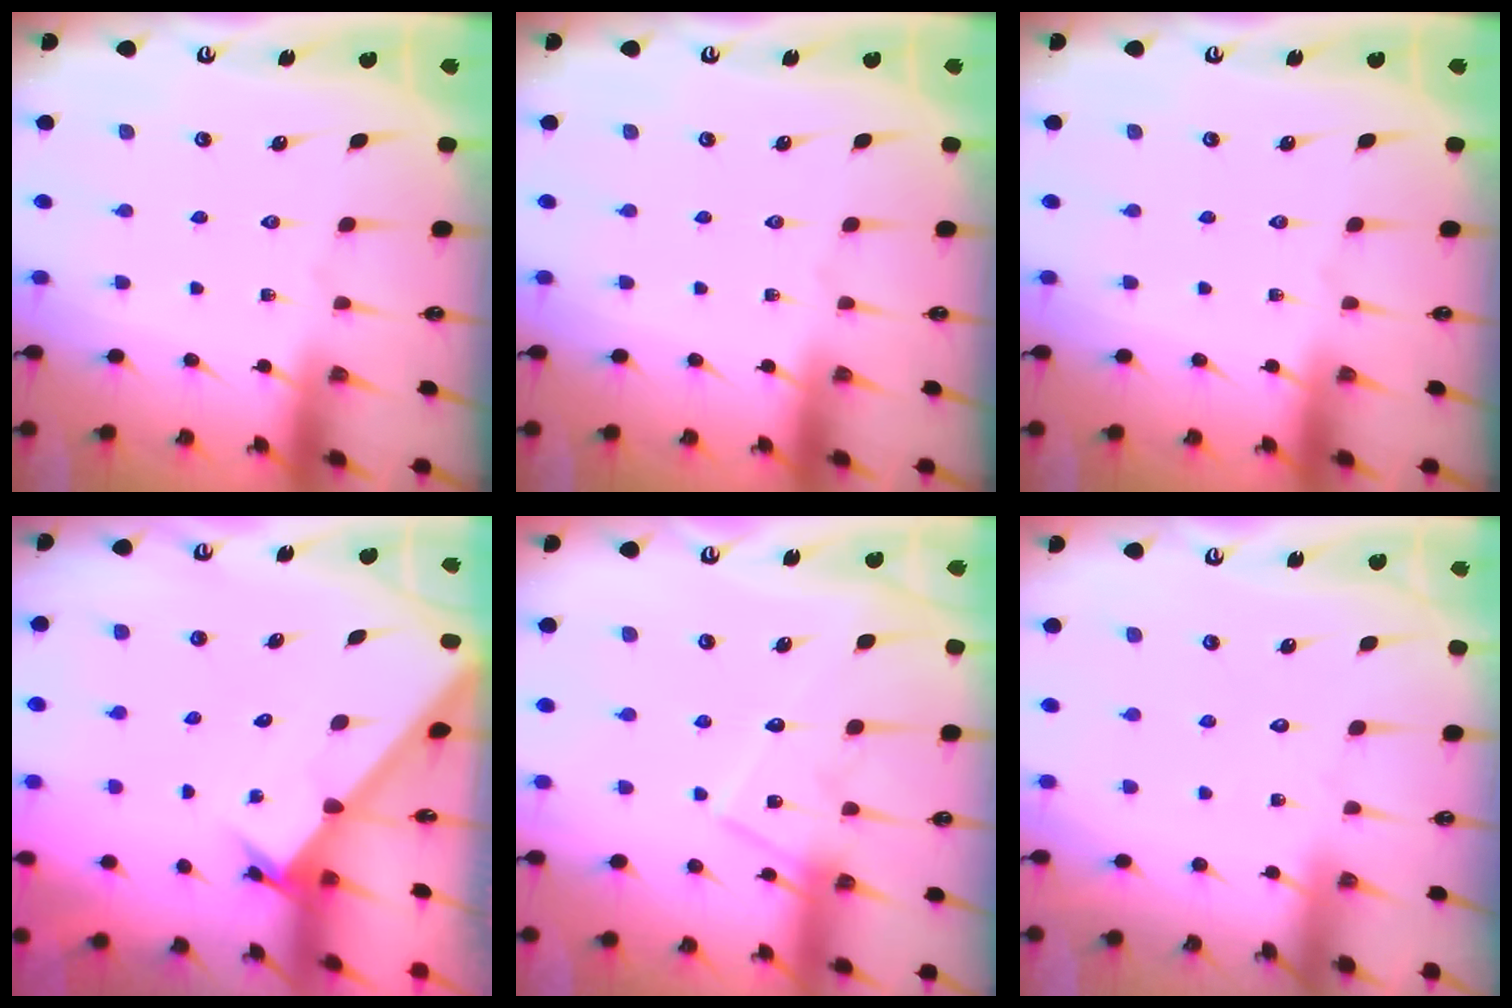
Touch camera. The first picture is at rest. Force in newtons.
{"total": 0.0}
{"total": 0.0}
{"total": 1.9, "press": 1.9, "slide": 0.1}
{"total": 13.2, "press": 13.2, "slide": 0.8}
{"total": 4.0, "press": 4.0, "slide": 0.4}